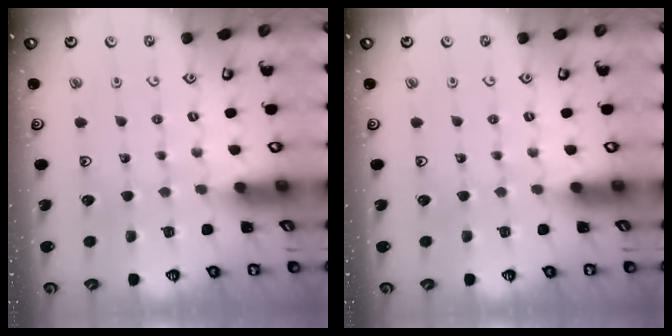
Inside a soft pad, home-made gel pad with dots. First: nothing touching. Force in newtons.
{"total": 0.0}